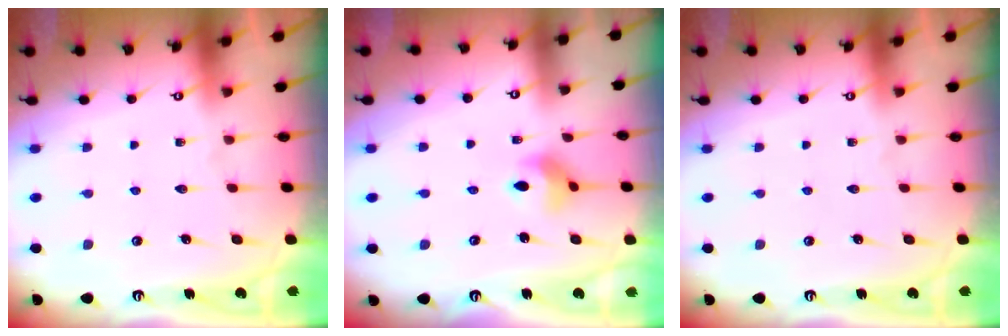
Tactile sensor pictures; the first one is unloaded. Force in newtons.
{"total": 6.1, "press": 6.1, "slide": 0.5}
{"total": 0.0}